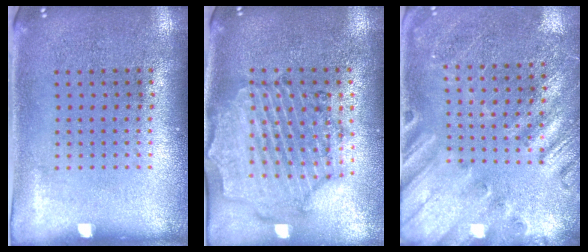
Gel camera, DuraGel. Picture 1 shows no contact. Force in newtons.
{"total": 1.6, "press": 1.6, "slide": 0.3}
{"total": 2.3, "press": 2.2, "slide": 0.7}